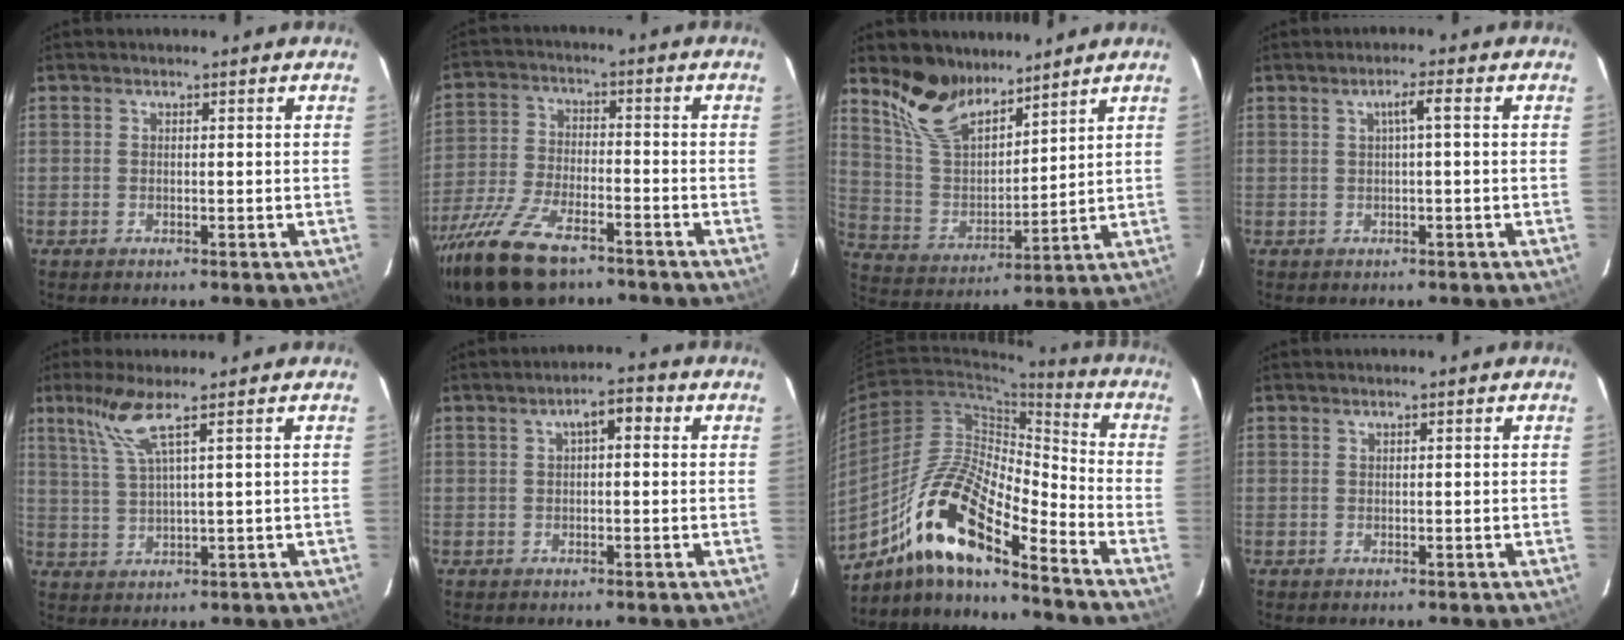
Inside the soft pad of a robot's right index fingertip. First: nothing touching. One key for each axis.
{"total": 16.3, "fx": -11.5, "fy": 6.5, "fz": 9.5, "tx": -0.217, "ty": -0.033, "tz": -0.216}
{"total": 13.1, "fx": 10.3, "fy": 5.6, "fz": 5.9, "tx": -0.126, "ty": 0.008, "tz": 0.206}
{"total": 2.4, "fx": 0.3, "fy": 0.0, "fz": 2.4, "tx": -0.045, "ty": 0.006, "tz": 0.007}
{"total": 5.9, "fx": 3.5, "fy": -0.4, "fz": 4.6, "tx": -0.097, "ty": -0.002, "tz": 0.080}
{"total": 3.8, "fx": 1.1, "fy": 1.6, "fz": 3.3, "tx": -0.053, "ty": 0.018, "tz": 0.017}
{"total": 16.4, "fx": -11.4, "fy": 3.9, "fz": 11.0, "tx": -0.201, "ty": 0.004, "tz": -0.223}
{"total": 0.0}